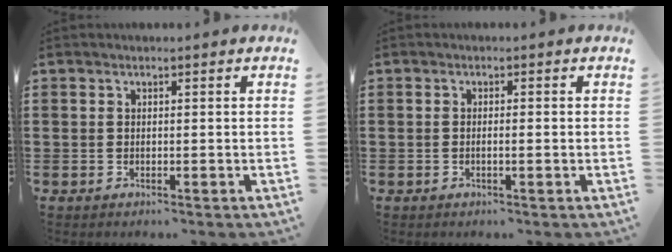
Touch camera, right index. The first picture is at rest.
{"total": 1.0, "force": [-0.3, 0.0, 1.0], "torque": [-0.016, -0.001, -0.007]}